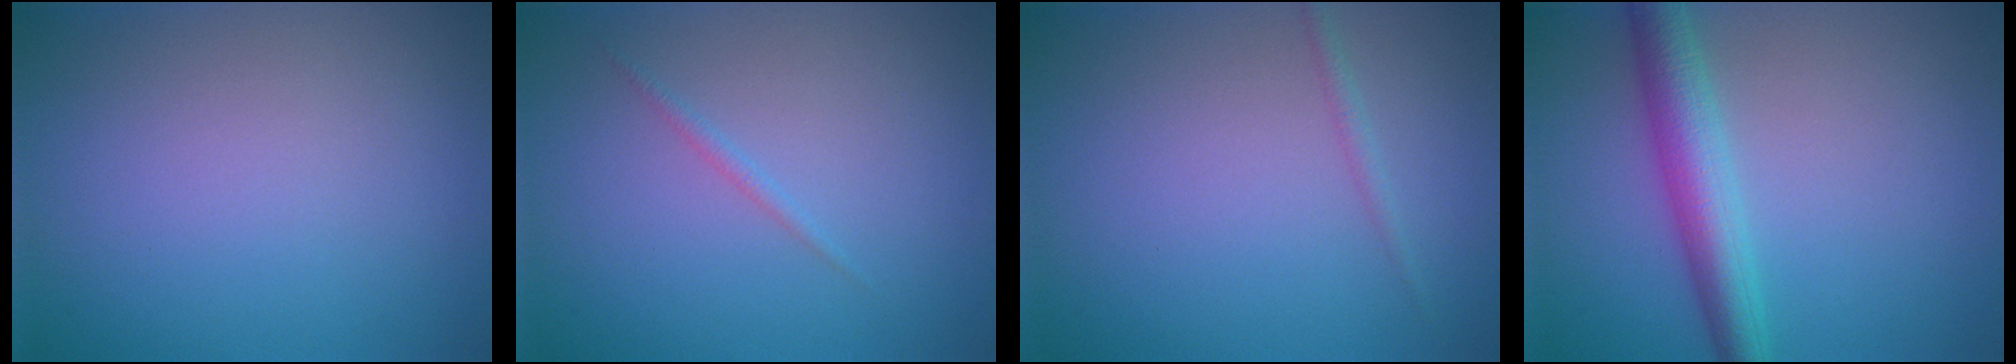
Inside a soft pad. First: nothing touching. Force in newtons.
{"total": 0.6, "press": 0.6, "slide": 0.1}
{"total": 0.8, "press": 0.8, "slide": 0.0}
{"total": 4.7, "press": 4.7, "slide": 0.0}